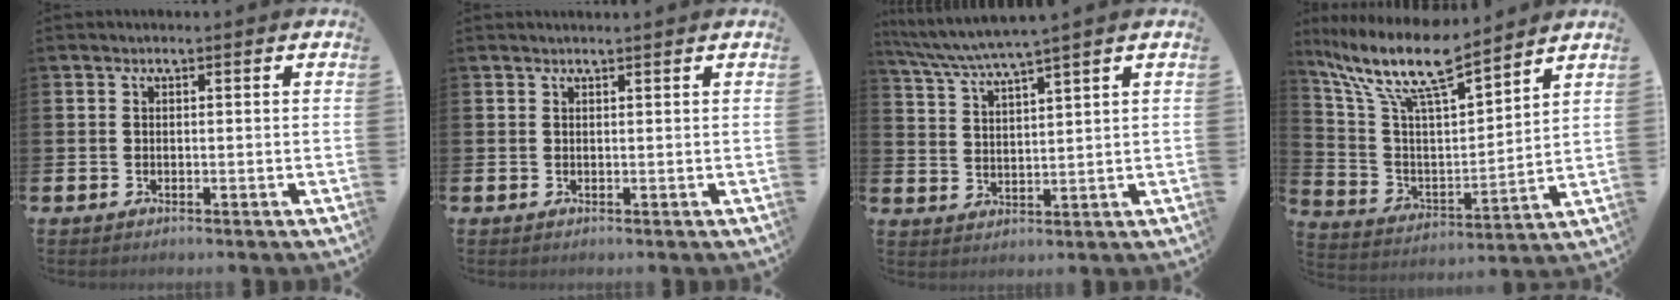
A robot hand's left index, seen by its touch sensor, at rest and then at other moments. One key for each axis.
{"total": 0.5, "fx": 0.5, "fy": -0.1, "fz": 0.1, "tx": 0.007, "ty": -0.004, "tz": 0.008}
{"total": 5.0, "fx": 4.5, "fy": -0.6, "fz": 1.9, "tx": -0.053, "ty": -0.026, "tz": 0.077}
{"total": 11.8, "fx": 10.1, "fy": 2.0, "fz": 5.8, "tx": -0.152, "ty": -0.056, "tz": 0.174}